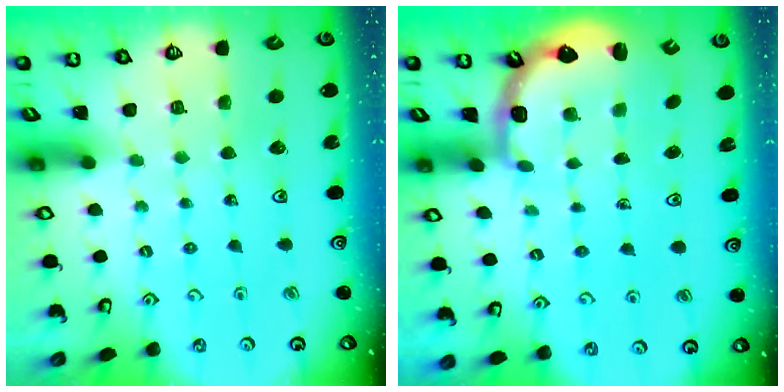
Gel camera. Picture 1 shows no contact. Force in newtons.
{"total": 2.8, "press": 2.0, "slide": 2.0}